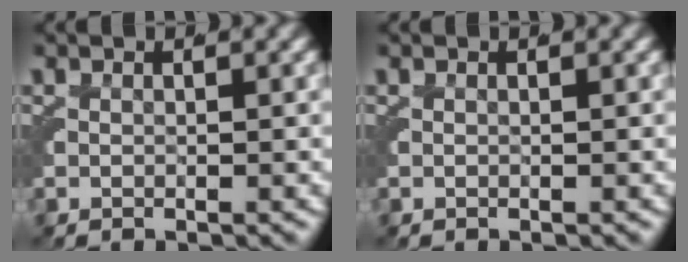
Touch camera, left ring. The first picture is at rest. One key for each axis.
{"total": 0.0}